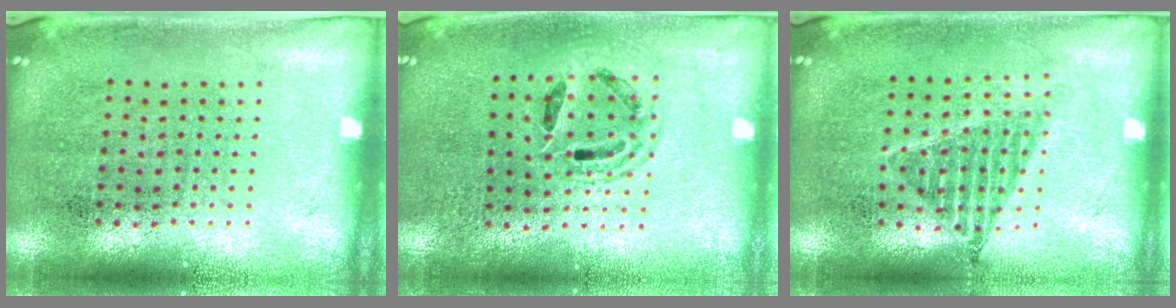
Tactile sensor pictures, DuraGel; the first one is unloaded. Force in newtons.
{"total": 1.3, "press": 1.1, "slide": 0.6}
{"total": 1.1, "press": 0.9, "slide": 0.6}